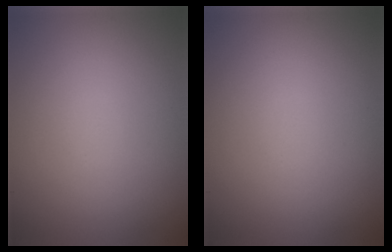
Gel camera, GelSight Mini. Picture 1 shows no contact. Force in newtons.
{"total": 0.0}